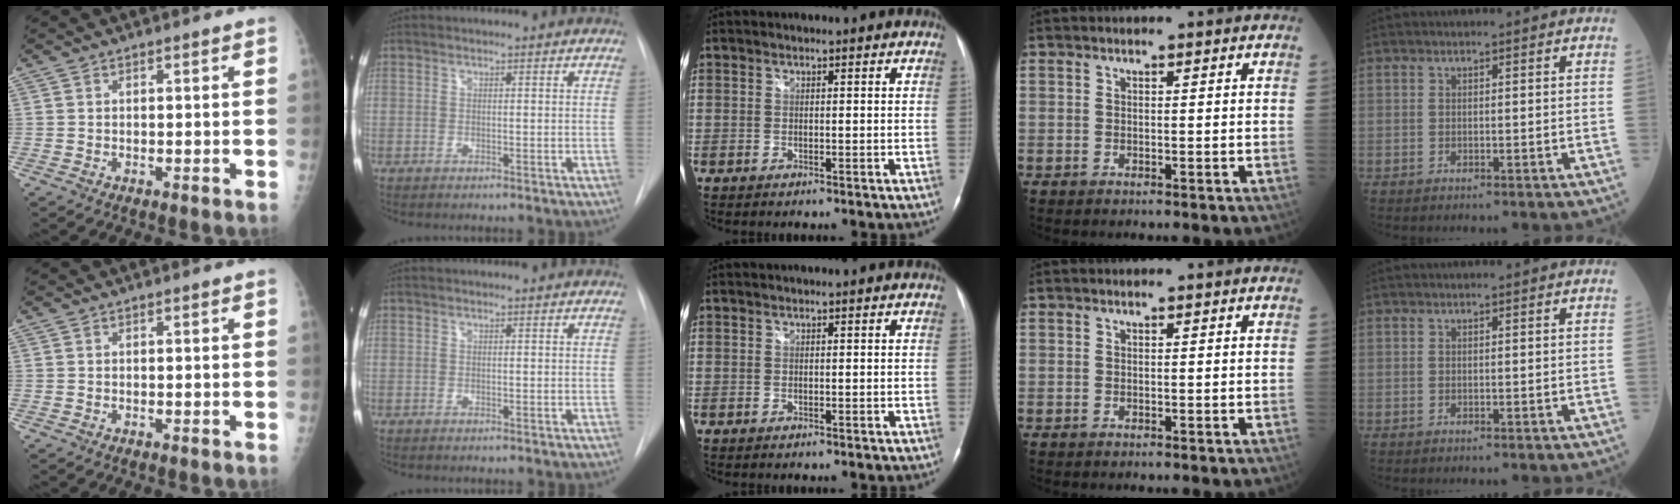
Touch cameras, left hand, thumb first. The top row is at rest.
{}